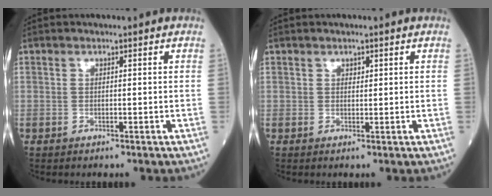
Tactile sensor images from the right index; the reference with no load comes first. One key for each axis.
{"total": 0.9, "fx": 0.6, "fy": 0.6, "fz": 0.4, "tx": 0.004, "ty": -0.002, "tz": 0.007}